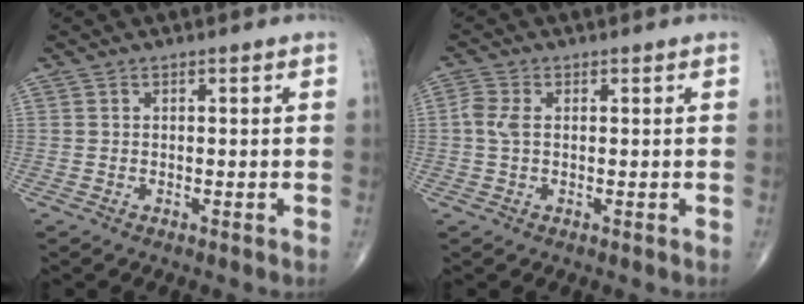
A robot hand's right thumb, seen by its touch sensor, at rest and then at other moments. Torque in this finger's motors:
{"motor_torque": [-0.09, -0.14, 0.33, 0.07, 0.05]}